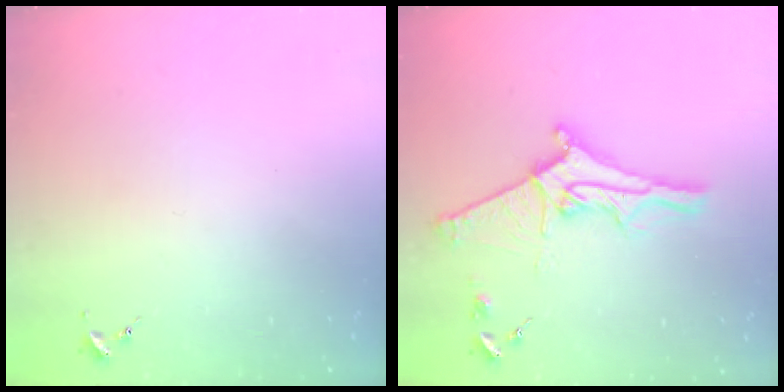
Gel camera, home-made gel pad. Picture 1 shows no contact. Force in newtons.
{"total": 14.1, "press": 14.1, "slide": 1.1}